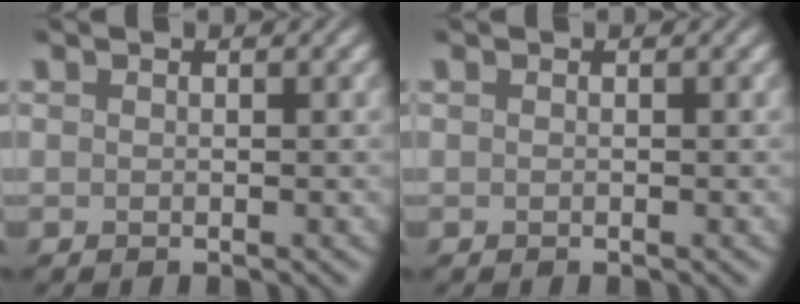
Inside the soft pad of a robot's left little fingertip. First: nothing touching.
{"total": 0.0}